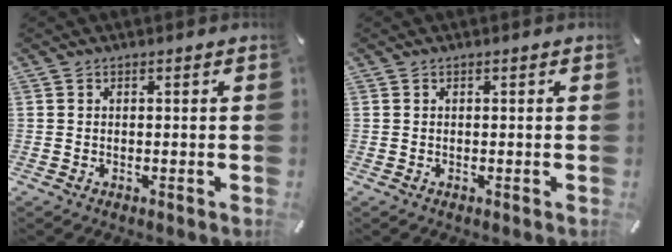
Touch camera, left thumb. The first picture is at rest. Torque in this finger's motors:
{"motor_torque": [-0.03, 0.57, -0.06, -0.02, 0.00]}